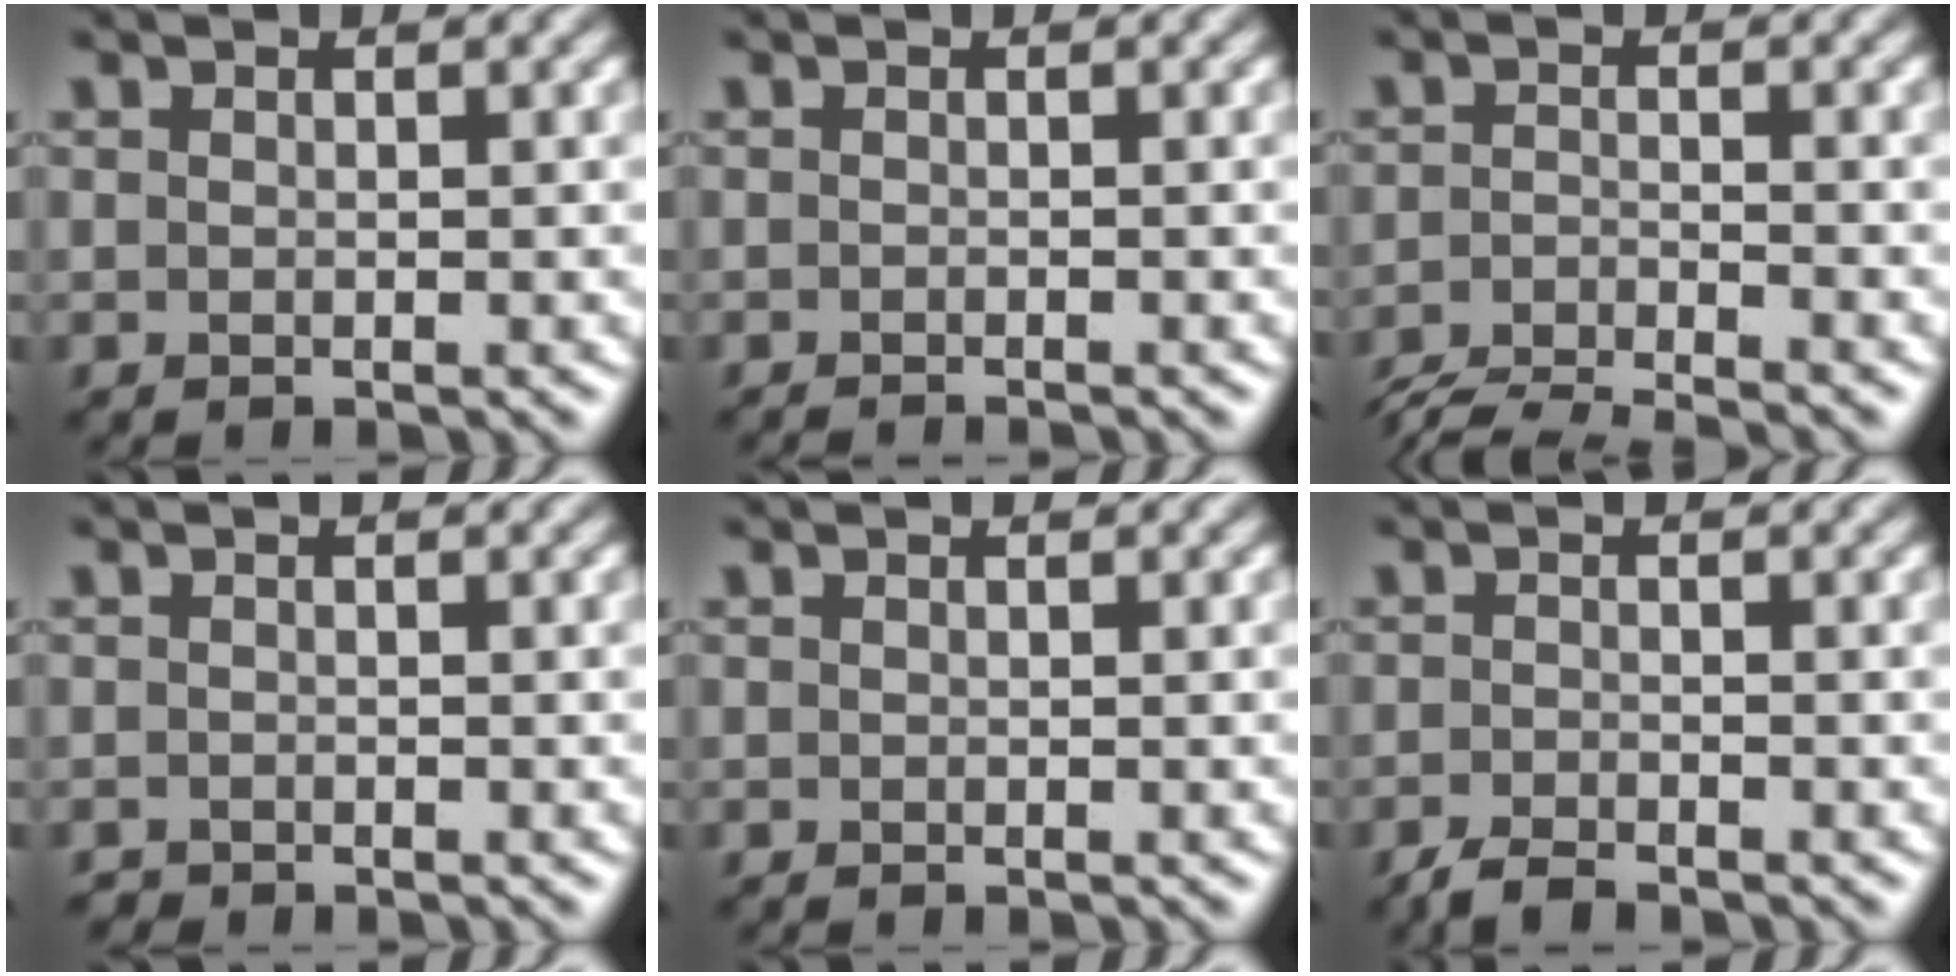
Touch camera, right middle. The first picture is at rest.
{"total": 1.3, "force": [-1.1, 0.2, 0.5], "torque": [0.005, -0.004, -0.018]}
{"total": 5.6, "force": [-5.2, 0.7, 1.8], "torque": [-0.037, -0.019, -0.091]}
{"total": 0.6, "force": [-0.6, 0.0, -0.1], "torque": [0.003, -0.003, -0.012]}
{"total": 0.0}
{"total": 2.0, "force": [-1.7, 0.4, 0.9], "torque": [-0.021, -0.003, -0.038]}